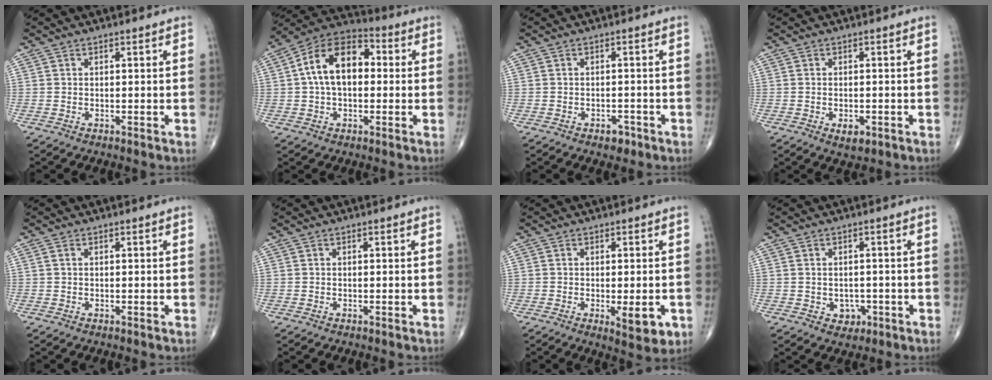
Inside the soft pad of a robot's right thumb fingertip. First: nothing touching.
{"total": 14.0, "force": [1.4, 8.7, 11.0], "torque": [-0.173, 0.036, 0.010]}
{"total": 2.3, "force": [-1.4, 1.4, 1.1], "torque": [-0.005, 0.007, -0.018]}
{"total": 2.8, "force": [-1.1, 1.5, 2.1], "torque": [-0.025, 0.002, -0.013]}
{"total": 0.6, "force": [0.1, 0.3, 0.4], "torque": [-0.011, 0.006, 0.003]}
{"total": 0.0}
{"total": 6.2, "force": [-1.7, 2.2, 5.6], "torque": [-0.068, -0.012, -0.018]}
{"total": 3.1, "force": [-1.0, 2.6, 1.4], "torque": [0.000, 0.006, -0.008]}